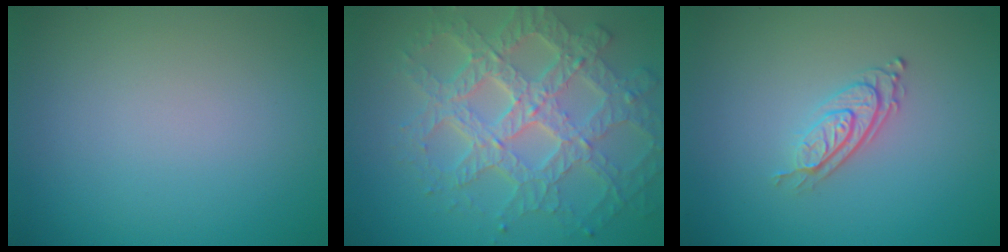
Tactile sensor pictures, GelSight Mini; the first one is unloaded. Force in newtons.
{"total": 7.9, "press": 5.7, "slide": 5.4}
{"total": 2.8, "press": 2.1, "slide": 1.9}